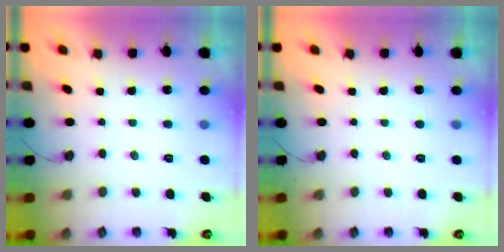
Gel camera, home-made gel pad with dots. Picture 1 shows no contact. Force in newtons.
{"total": 0.0}